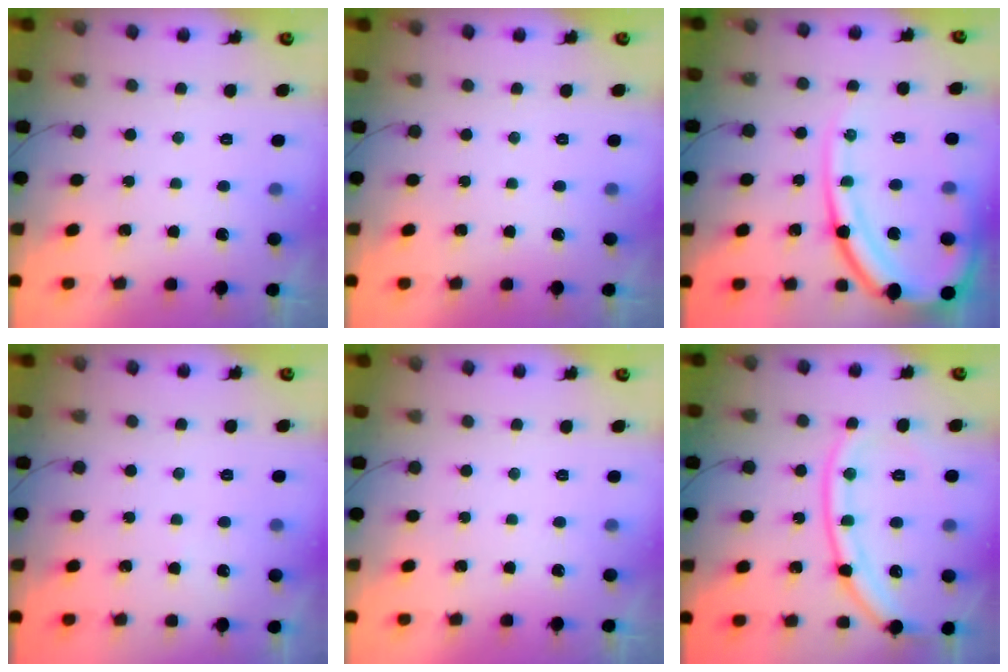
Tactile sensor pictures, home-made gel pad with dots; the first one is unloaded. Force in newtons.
{"total": 0.0}
{"total": 18.1, "press": 18.0, "slide": 2.0}
{"total": 1.1, "press": 1.1, "slide": 0.2}
{"total": 0.0}
{"total": 15.6, "press": 15.6, "slide": 1.1}